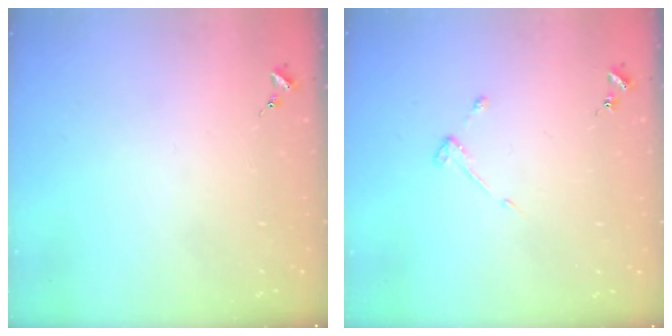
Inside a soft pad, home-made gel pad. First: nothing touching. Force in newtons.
{"total": 3.0, "press": 3.0, "slide": 0.4}